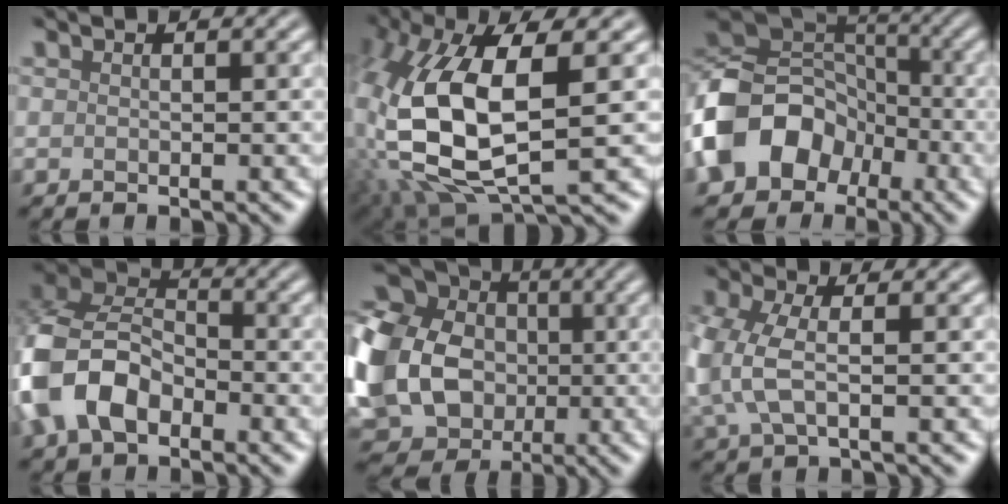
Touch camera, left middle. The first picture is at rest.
{"total": 13.1, "force": [0.1, 6.5, 11.3], "torque": [-0.257, -0.025, 0.009]}
{"total": 12.5, "force": [-4.9, 9.9, 5.8], "torque": [-0.127, 0.008, -0.114]}
{"total": 9.6, "force": [-2.9, 6.7, 6.3], "torque": [-0.154, -0.003, -0.067]}
{"total": 19.9, "force": [-0.1, 17.0, 10.4], "torque": [-0.255, 0.007, -0.044]}
{"total": 4.7, "force": [-0.3, 2.4, 4.1], "torque": [-0.114, 0.000, -0.010]}